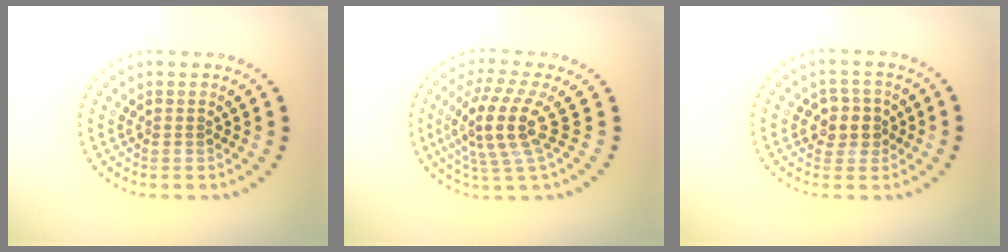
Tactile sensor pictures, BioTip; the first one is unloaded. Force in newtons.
{"total": 4.7, "press": 3.7, "slide": 2.8}
{"total": 2.5, "press": 2.4, "slide": 0.9}